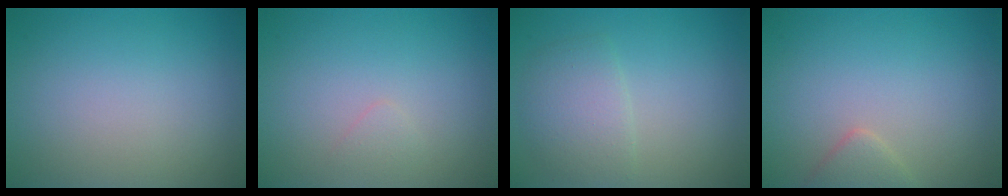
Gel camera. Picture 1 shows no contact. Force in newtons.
{"total": 0.7, "press": 0.7, "slide": 0.0}
{"total": 2.9, "press": 2.9, "slide": 0.1}
{"total": 1.6, "press": 1.6, "slide": 0.1}